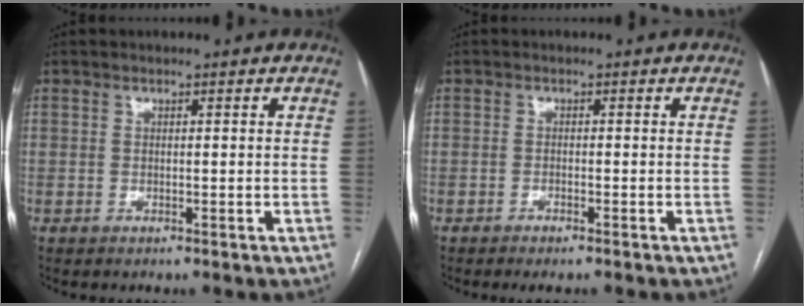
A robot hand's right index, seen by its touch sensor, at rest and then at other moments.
{"total": 1.7, "force": [-1.3, 0.2, 1.0], "torque": [-0.016, -0.002, -0.018]}